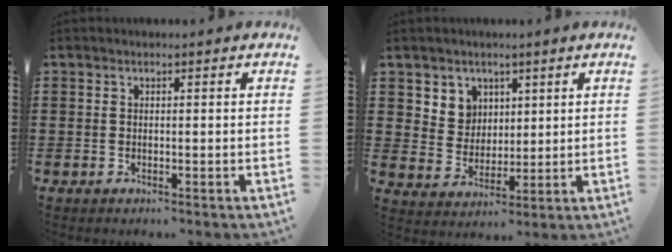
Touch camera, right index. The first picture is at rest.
{"total": 5.5, "force": [3.0, 4.6, 0.7], "torque": [-0.032, 0.006, 0.055]}